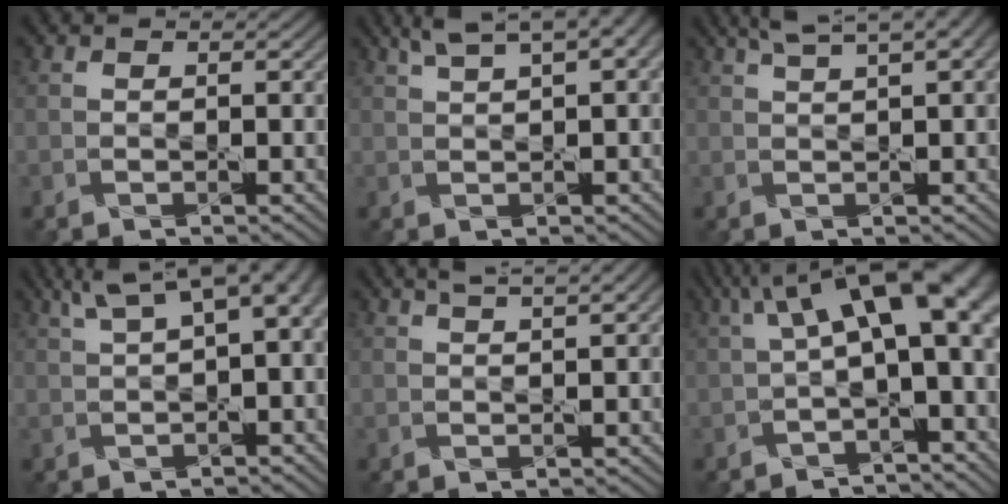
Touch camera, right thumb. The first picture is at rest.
{"total": 7.1, "force": [3.8, 1.9, 5.8], "torque": [-0.095, 0.032, 0.053]}
{"total": 6.8, "force": [3.8, 1.6, 5.4], "torque": [-0.082, 0.031, 0.039]}
{"total": 8.5, "force": [3.5, 2.8, 7.2], "torque": [-0.129, 0.024, 0.067]}
{"total": 3.7, "force": [2.4, 0.6, 2.7], "torque": [-0.034, 0.011, 0.024]}
{"total": 12.3, "force": [2.4, 5.1, 10.9], "torque": [-0.163, 0.006, 0.044]}